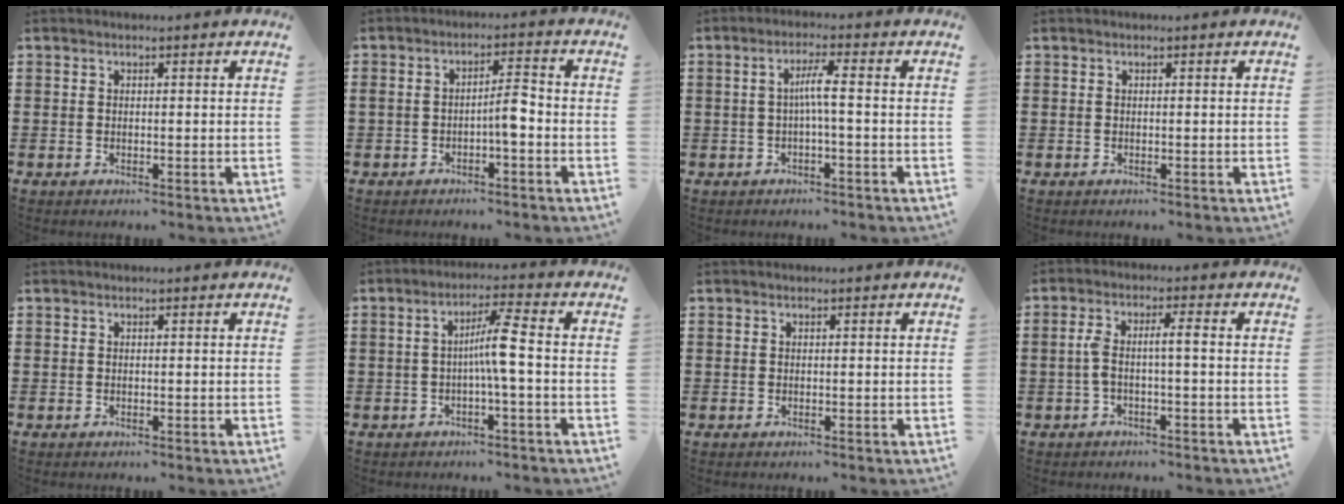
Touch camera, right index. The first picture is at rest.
{"total": 3.9, "force": [-1.4, 0.9, 3.5], "torque": [-0.064, 0.007, -0.030]}
{"total": 3.6, "force": [-0.5, 0.0, 3.6], "torque": [-0.067, -0.001, -0.013]}
{"total": 0.0}
{"total": 0.0}
{"total": 5.2, "force": [-0.8, -0.3, 5.1], "torque": [-0.095, -0.001, -0.022]}
{"total": 0.0}
{"total": 3.6, "force": [-0.6, 0.3, 3.5], "torque": [-0.074, 0.000, -0.018]}